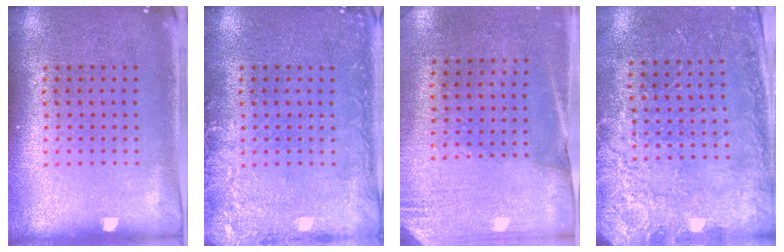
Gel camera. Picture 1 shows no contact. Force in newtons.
{"total": 2.4, "press": 2.4, "slide": 0.4}
{"total": 2.6, "press": 2.3, "slide": 1.4}
{"total": 2.5, "press": 2.4, "slide": 0.9}